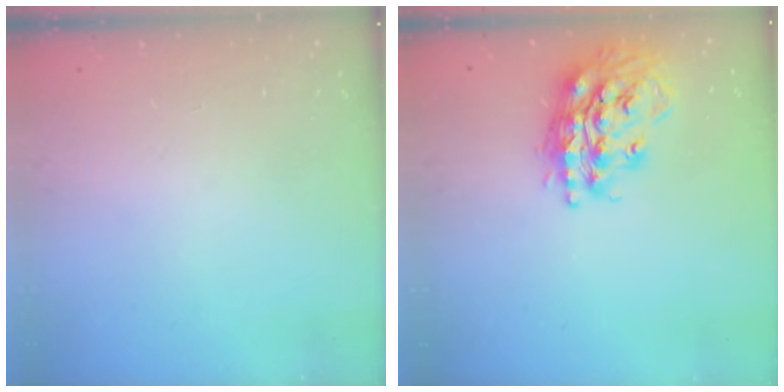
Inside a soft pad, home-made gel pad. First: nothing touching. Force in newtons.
{"total": 18.8, "press": 18.8, "slide": 1.5}